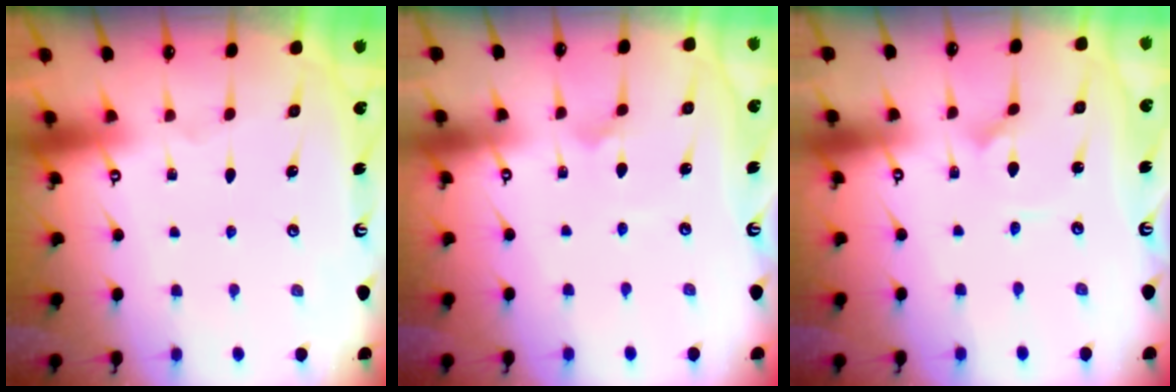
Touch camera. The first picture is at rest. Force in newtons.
{"total": 2.6, "press": 2.6, "slide": 0.3}
{"total": 1.6, "press": 1.6, "slide": 0.1}